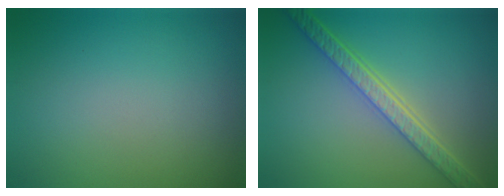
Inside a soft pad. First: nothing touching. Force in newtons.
{"total": 5.3, "press": 4.2, "slide": 3.3}